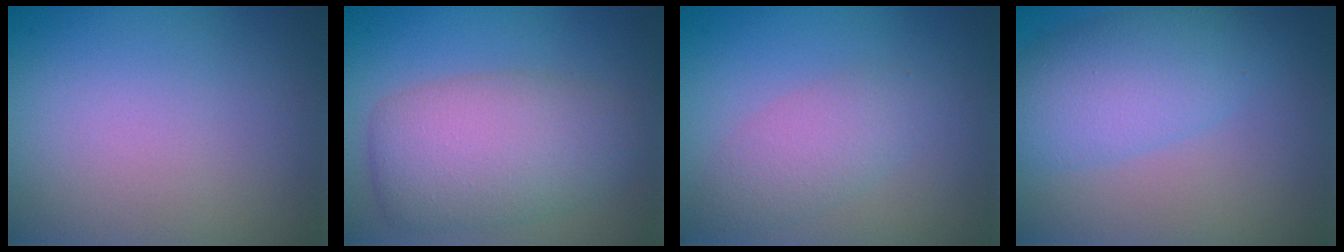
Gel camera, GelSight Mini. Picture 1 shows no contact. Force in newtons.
{"total": 7.0, "press": 6.9, "slide": 0.4}
{"total": 2.8, "press": 2.8, "slide": 0.1}
{"total": 5.4, "press": 5.4, "slide": 0.2}